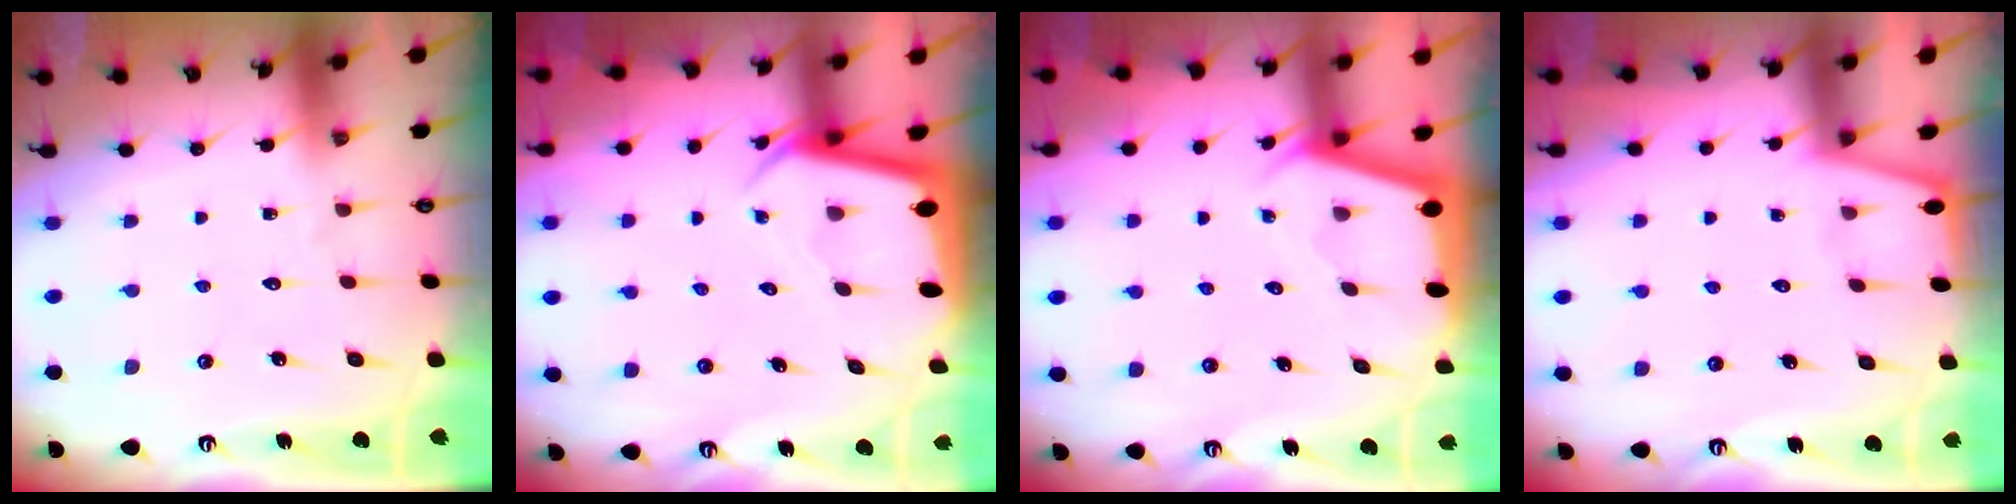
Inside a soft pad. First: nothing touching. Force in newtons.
{"total": 2.4, "press": 2.4, "slide": 0.1}
{"total": 2.4, "press": 2.4, "slide": 0.2}
{"total": 1.1, "press": 1.1, "slide": 0.1}